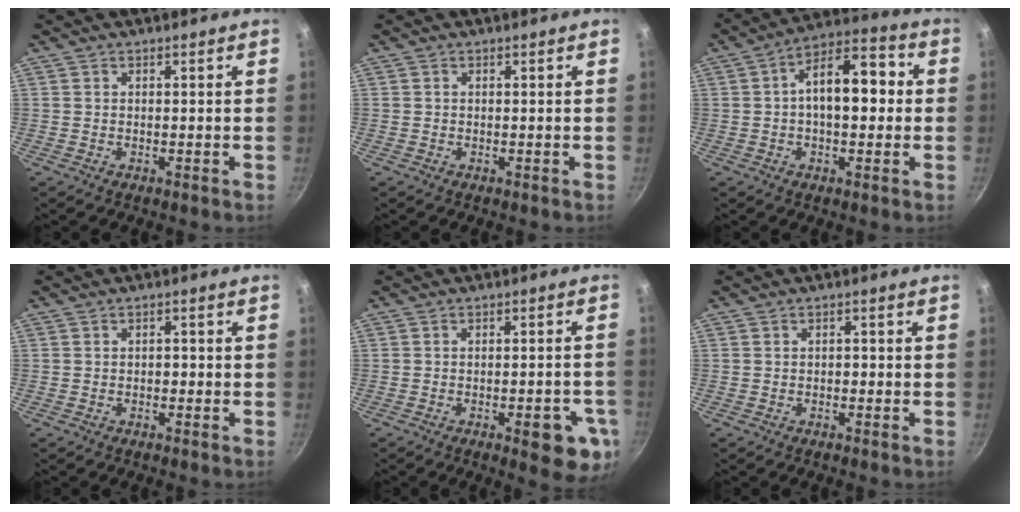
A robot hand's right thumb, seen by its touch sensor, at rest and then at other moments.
{"total": 0.0}
{"total": 13.0, "force": [0.9, 6.8, 11.0], "torque": [-0.152, 0.036, 0.002]}
{"total": 1.3, "force": [-0.3, 0.9, 0.8], "torque": [0.000, 0.004, -0.009]}
{"total": 8.9, "force": [-3.8, 2.9, 7.5], "torque": [-0.072, 0.015, -0.041]}
{"total": 1.0, "force": [-0.3, 0.7, 0.6], "torque": [0.001, 0.004, -0.008]}